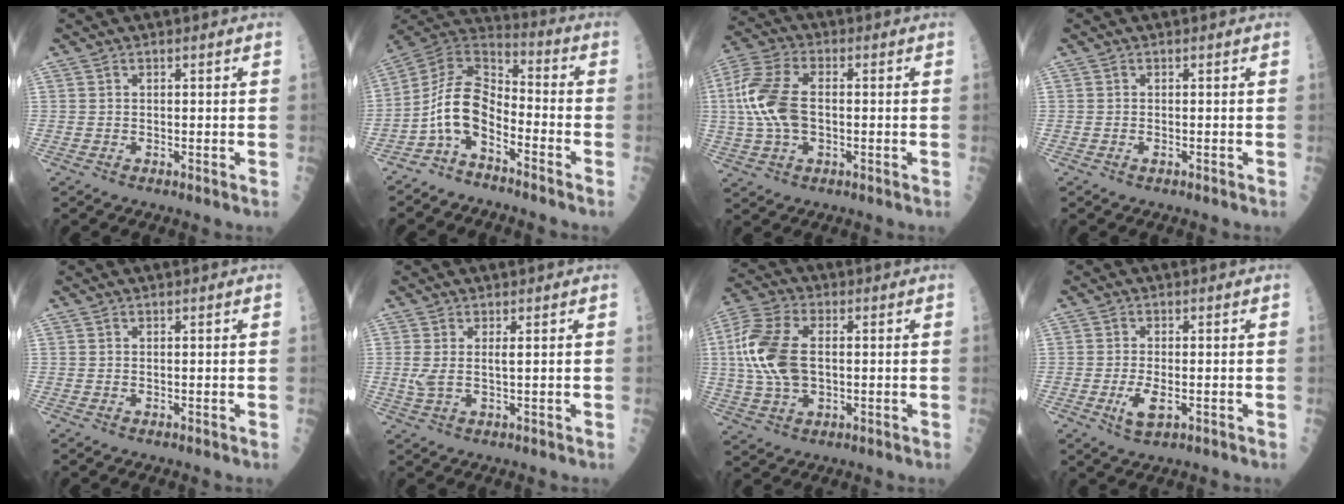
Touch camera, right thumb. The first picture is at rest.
{"total": 11.3, "force": [-5.2, 5.9, 8.1], "torque": [-0.140, 0.078, -0.108]}
{"total": 12.5, "force": [0.1, 7.1, 10.3], "torque": [-0.226, 0.016, -0.004]}
{"total": 0.5, "force": [-0.3, 0.2, 0.4], "torque": [-0.005, 0.001, -0.005]}
{"total": 0.0}
{"total": 3.2, "force": [0.5, 0.8, 3.1], "torque": [-0.078, -0.001, 0.016]}
{"total": 14.6, "force": [1.0, 8.1, 12.1], "torque": [-0.267, 0.010, 0.015]}
{"total": 4.2, "force": [-1.1, 1.7, 3.7], "torque": [-0.069, -0.005, -0.018]}